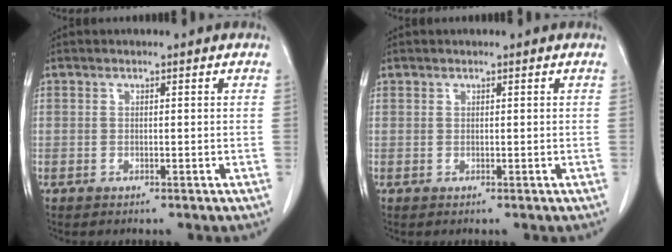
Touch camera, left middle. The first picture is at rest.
{"total": 0.0}